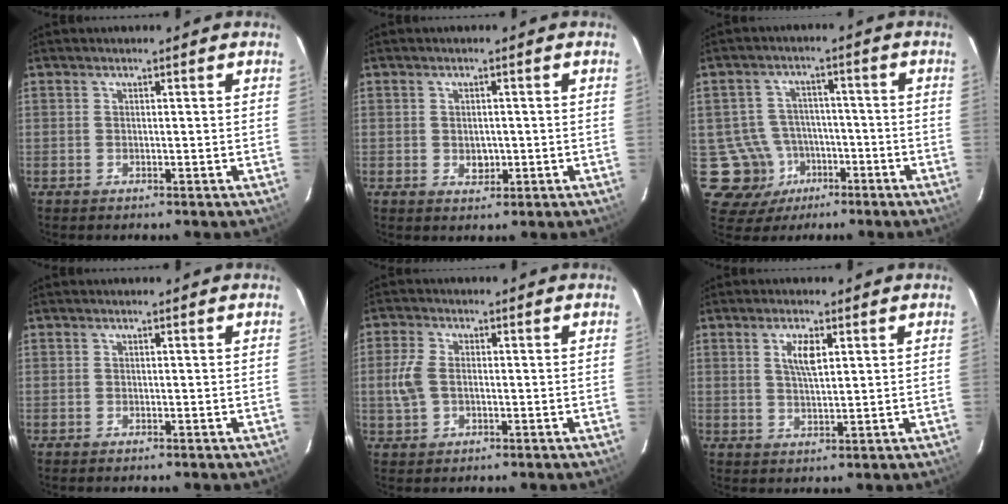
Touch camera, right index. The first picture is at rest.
{"total": 2.8, "force": [-0.3, 2.3, 1.6], "torque": [-0.023, 0.000, -0.001]}
{"total": 9.4, "force": [-3.9, 8.6, 0.8], "torque": [-0.036, 0.030, -0.047]}
{"total": 0.0}
{"total": 5.2, "force": [-0.4, 3.4, 4.0], "torque": [-0.095, 0.006, -0.004]}
{"total": 4.2, "force": [1.6, 1.4, 3.6], "torque": [-0.067, 0.002, 0.030]}